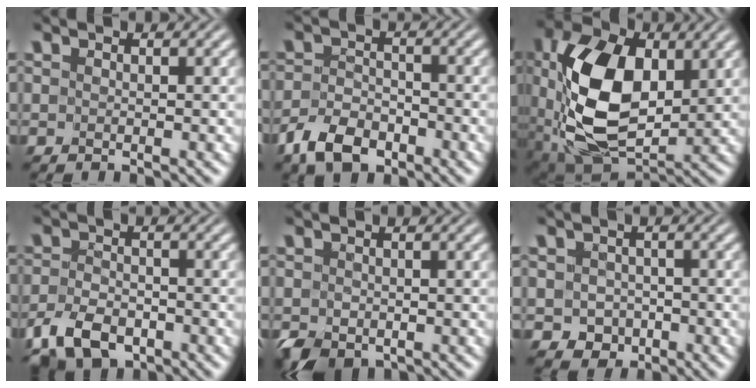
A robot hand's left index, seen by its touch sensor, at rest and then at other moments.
{"total": 4.4, "force": [-3.1, 2.3, 2.0], "torque": [-0.039, -0.002, -0.065]}
{"total": 12.1, "force": [1.4, 7.4, 9.5], "torque": [-0.190, 0.002, 0.027]}
{"total": 4.7, "force": [-3.2, 2.6, 2.3], "torque": [-0.049, -0.004, -0.066]}
{"total": 2.4, "force": [-1.1, 1.8, 1.3], "torque": [-0.021, -0.008, -0.022]}
{"total": 2.3, "force": [-0.9, 2.1, 0.6], "torque": [-0.005, -0.005, -0.014]}